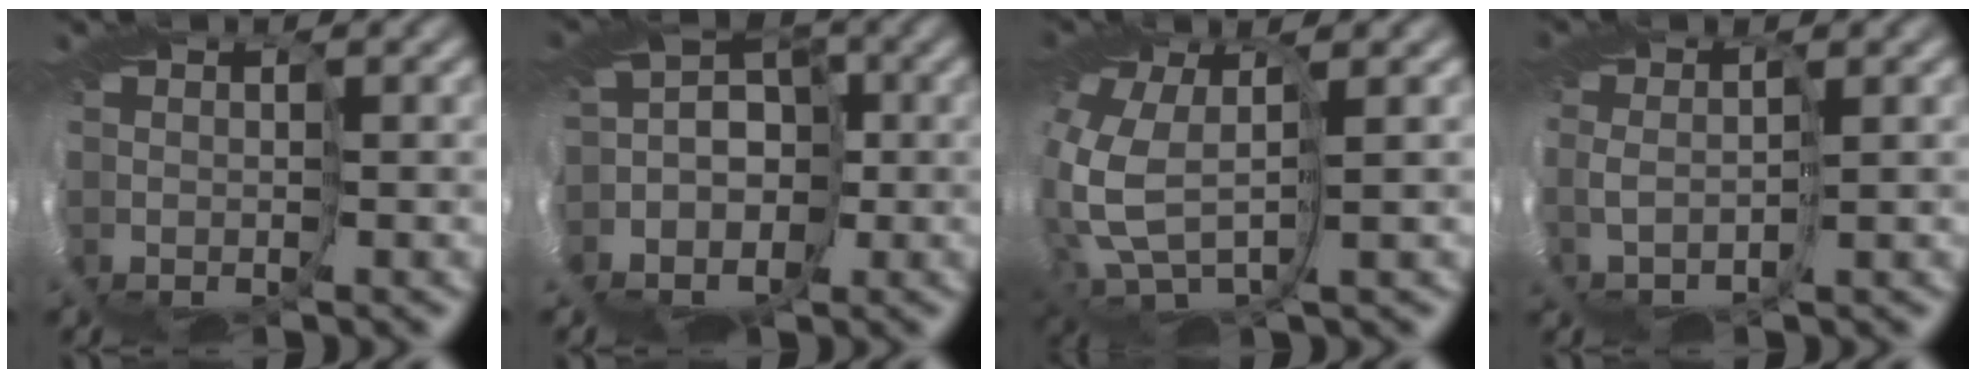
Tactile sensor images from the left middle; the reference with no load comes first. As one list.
[{"total": 6.9, "force": [-4.1, 5.0, 2.3], "torque": [-0.063, 0.014, -0.084]}, {"total": 4.7, "force": [-0.7, 1.6, 4.3], "torque": [-0.205, -0.016, 0.002]}, {"total": 1.6, "force": [-0.6, -1.4, 0.4], "torque": [-0.050, 0.014, -0.004]}]